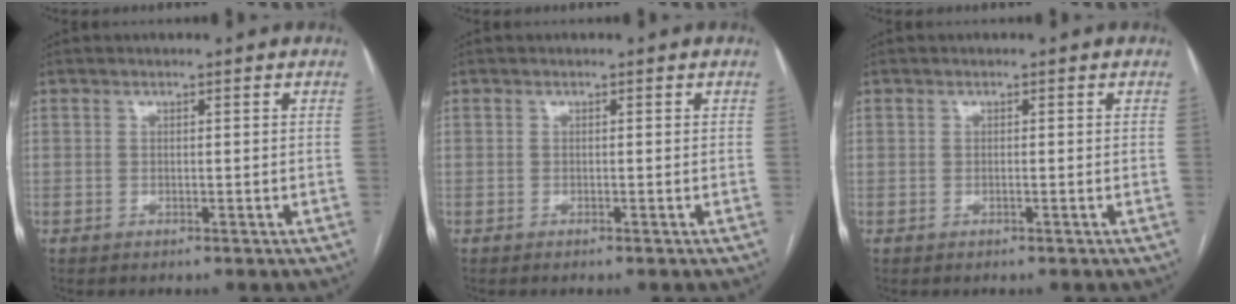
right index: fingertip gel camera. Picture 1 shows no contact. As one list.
[{"total": 0.0}, {"total": 0.0}]